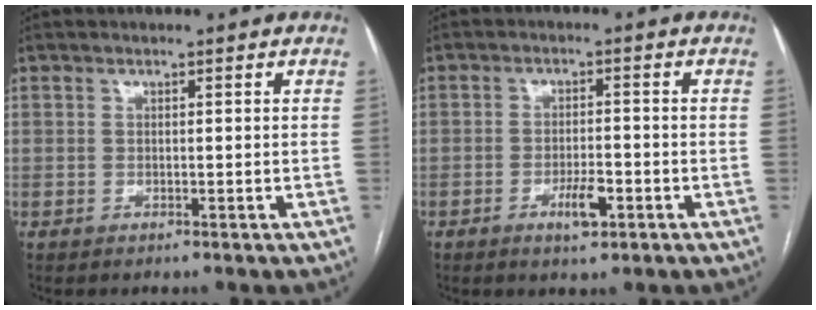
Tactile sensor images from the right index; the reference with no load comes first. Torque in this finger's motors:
{"motor_torque": [0.07, -0.12, 0.17, 0.02]}